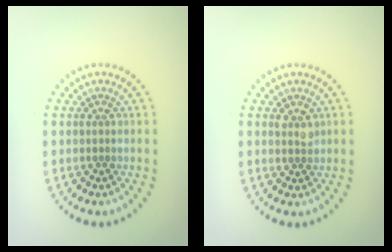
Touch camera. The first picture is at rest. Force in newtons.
{"total": 1.4, "press": 1.3, "slide": 0.6}